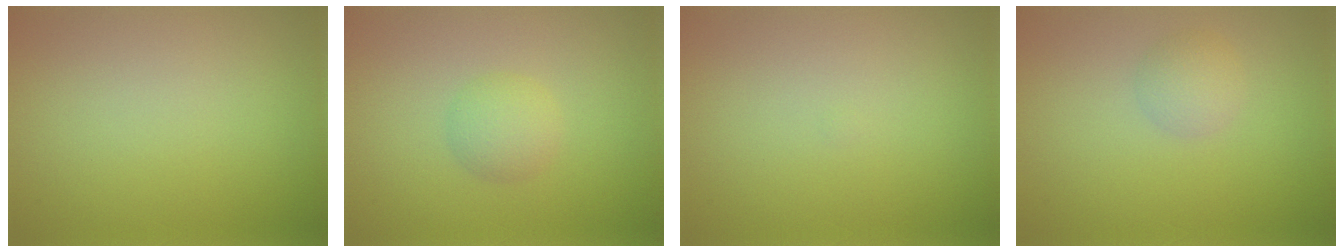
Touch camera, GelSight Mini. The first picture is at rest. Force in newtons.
{"total": 2.1, "press": 2.1, "slide": 0.1}
{"total": 0.0}
{"total": 1.8, "press": 1.8, "slide": 0.0}